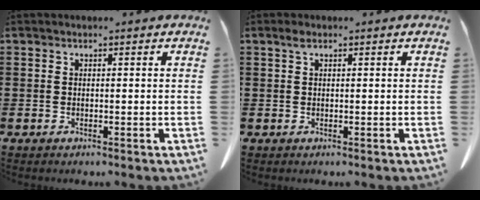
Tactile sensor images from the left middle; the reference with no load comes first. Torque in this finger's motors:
{"motor_torque": [1.16, 0.98, 0.36, 0.15]}